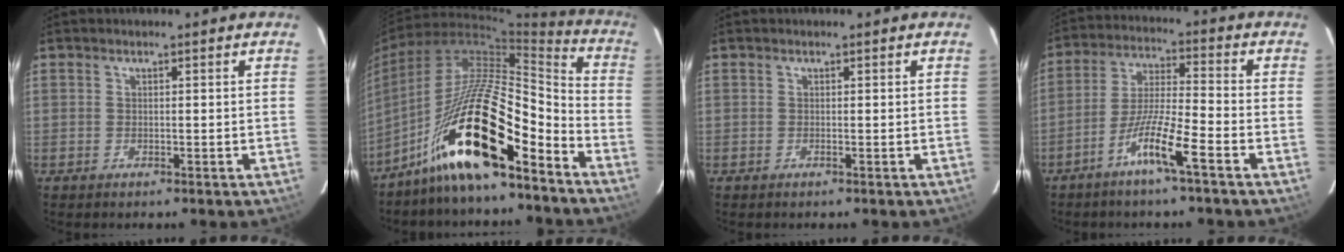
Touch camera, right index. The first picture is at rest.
{"total": 18.4, "force": [-11.1, 3.5, 14.2], "torque": [-0.273, 0.013, -0.196]}
{"total": 0.0}
{"total": 8.9, "force": [-5.1, -0.2, 7.3], "torque": [-0.142, -0.003, -0.101]}